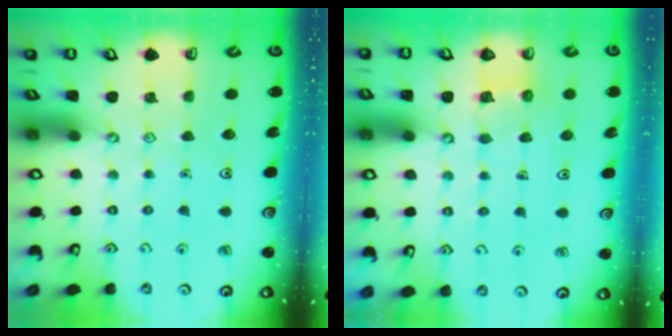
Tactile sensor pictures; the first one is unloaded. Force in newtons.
{"total": 4.5, "press": 4.5, "slide": 0.5}